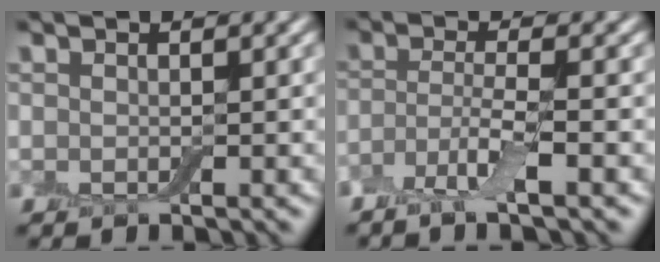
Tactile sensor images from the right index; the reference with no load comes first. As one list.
[{"total": 2.9, "force": [-1.8, 0.4, 2.3], "torque": [-0.051, -0.003, -0.043]}]